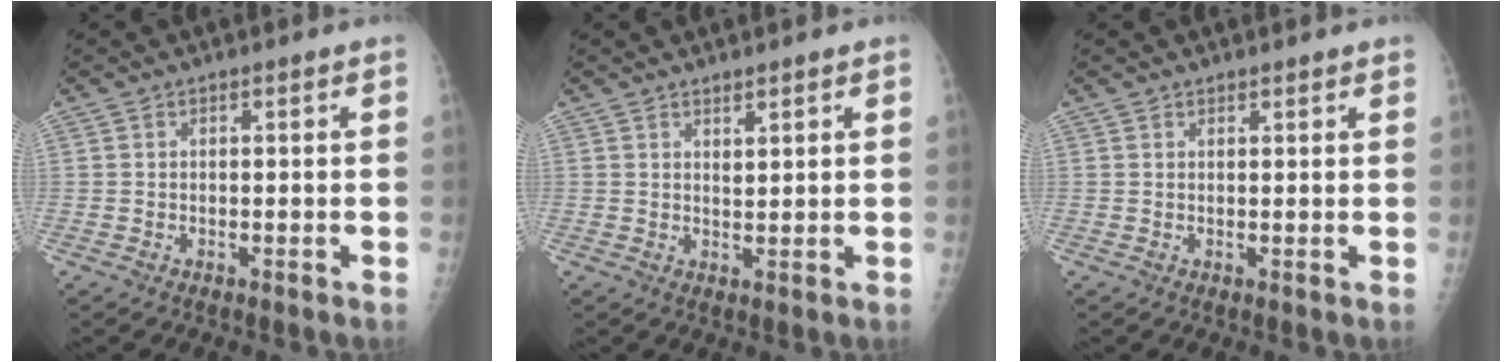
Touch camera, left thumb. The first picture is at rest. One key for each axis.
{"total": 1.8, "fx": 1.4, "fy": 0.3, "fz": 1.0, "tx": -0.014, "ty": -0.015, "tz": 0.028}
{"total": 1.2, "fx": 1.1, "fy": 0.3, "fz": 0.2, "tx": 0.003, "ty": -0.004, "tz": 0.017}